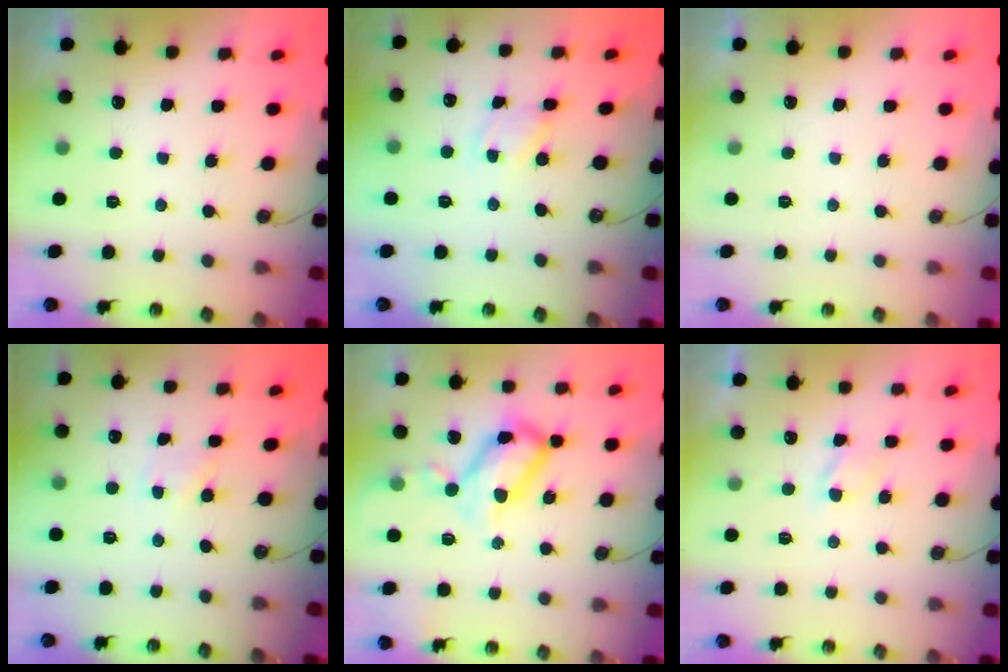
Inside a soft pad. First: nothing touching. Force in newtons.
{"total": 1.3, "press": 1.3, "slide": 0.2}
{"total": 0.0}
{"total": 2.3, "press": 2.3, "slide": 0.3}
{"total": 14.0, "press": 13.9, "slide": 1.1}
{"total": 2.9, "press": 2.8, "slide": 0.6}